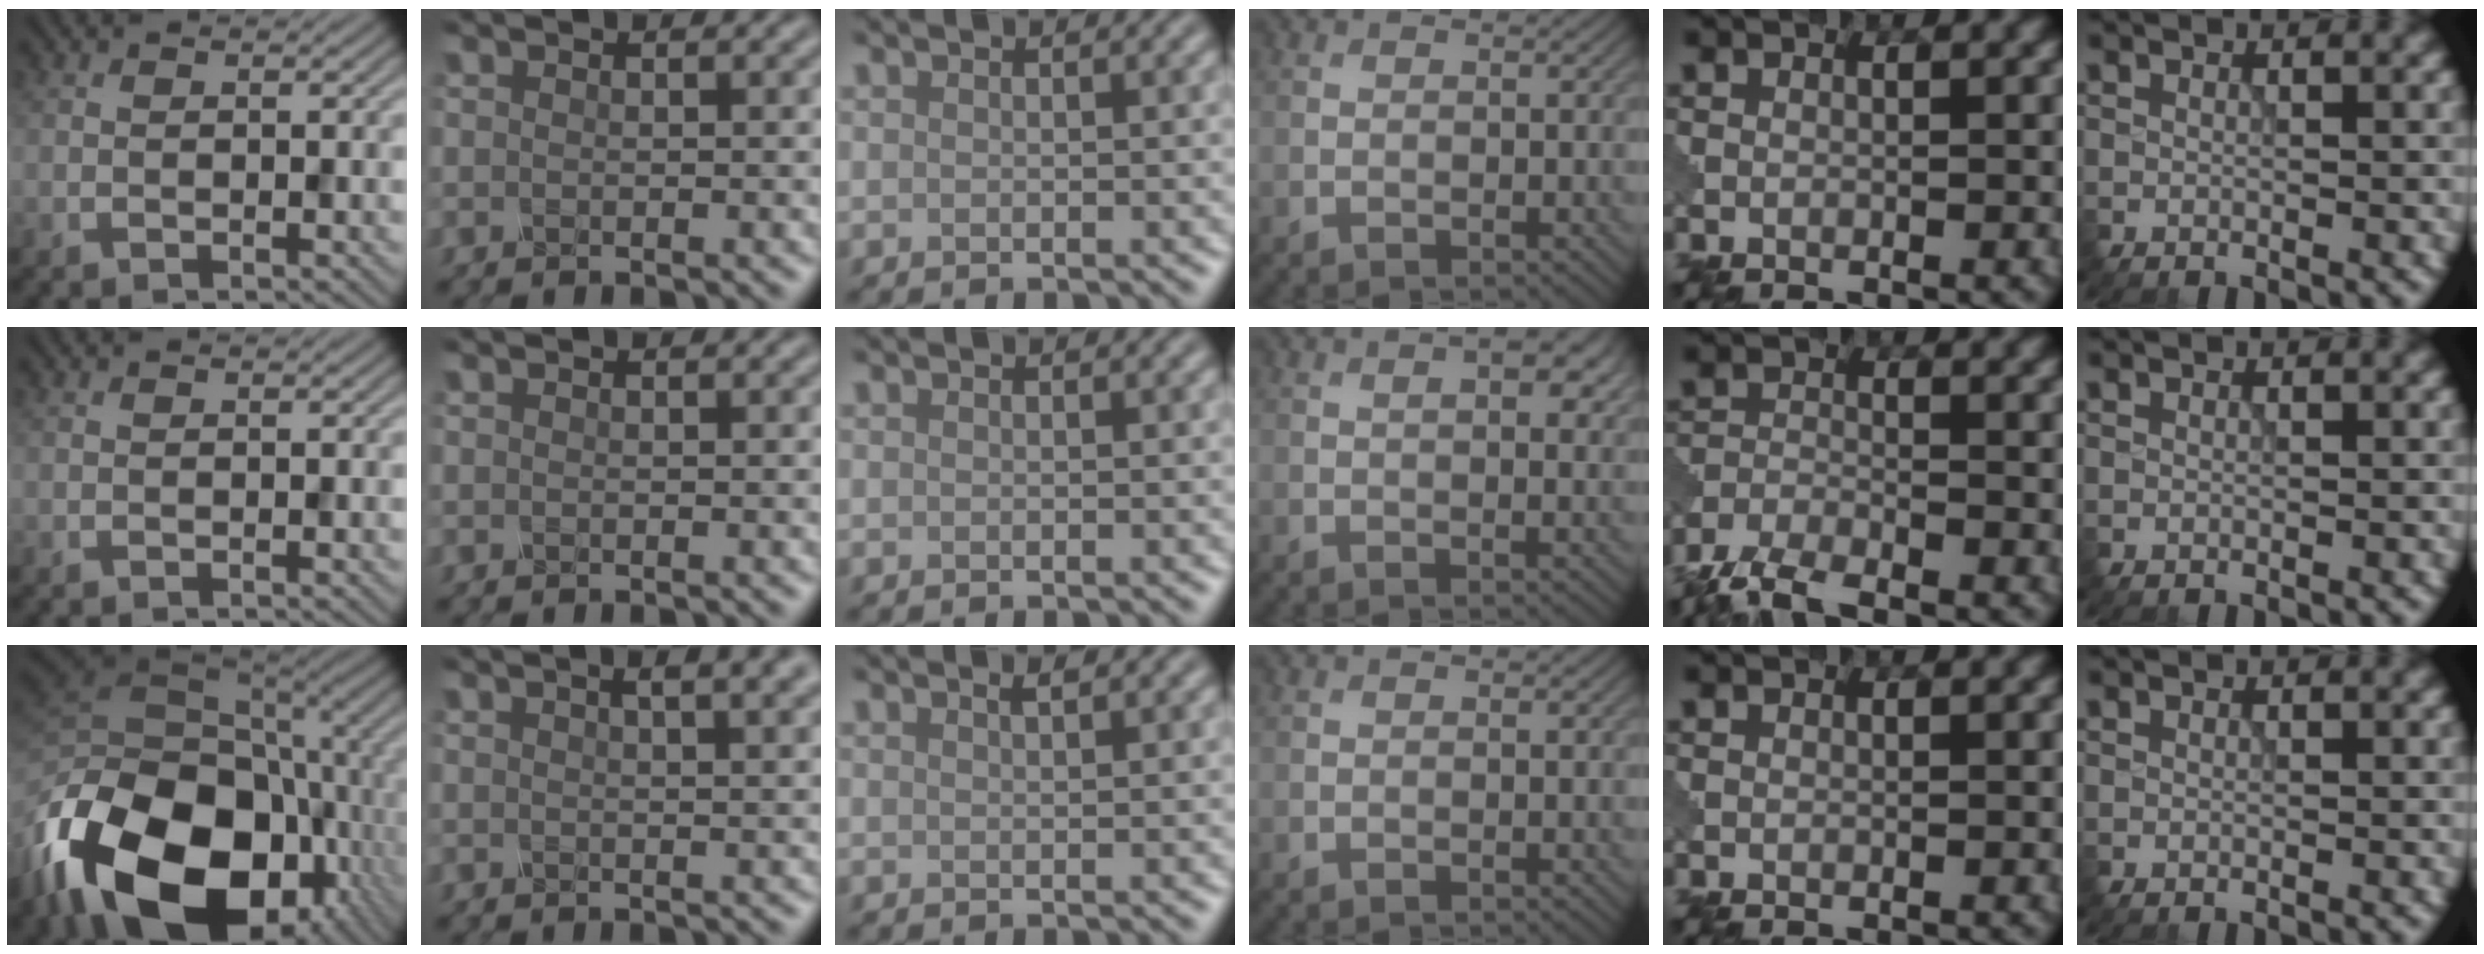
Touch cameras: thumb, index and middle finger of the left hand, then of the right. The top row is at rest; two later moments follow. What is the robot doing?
{"motion": "shake", "object": "sieve"}